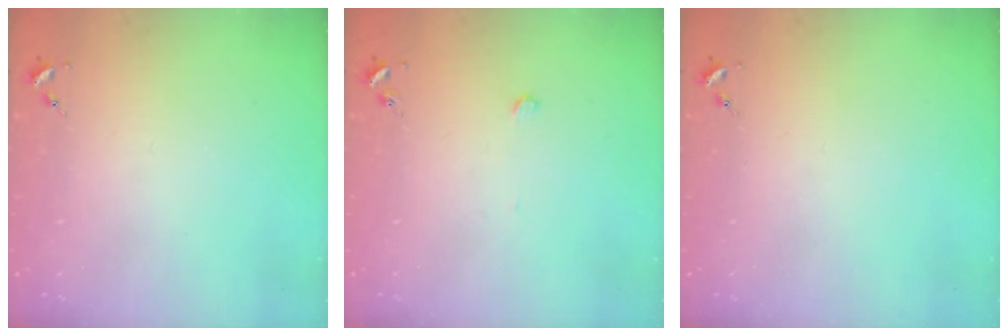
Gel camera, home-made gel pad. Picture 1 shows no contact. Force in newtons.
{"total": 2.2, "press": 2.2, "slide": 0.2}
{"total": 0.0}